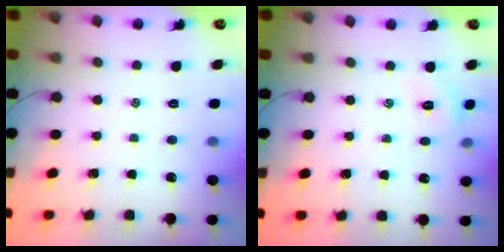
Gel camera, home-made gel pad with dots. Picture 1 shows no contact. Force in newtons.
{"total": 3.1, "press": 2.9, "slide": 0.9}